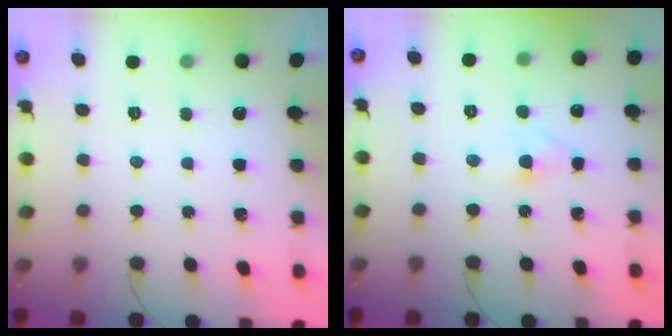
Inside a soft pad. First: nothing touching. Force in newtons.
{"total": 3.3, "press": 3.0, "slide": 1.3}